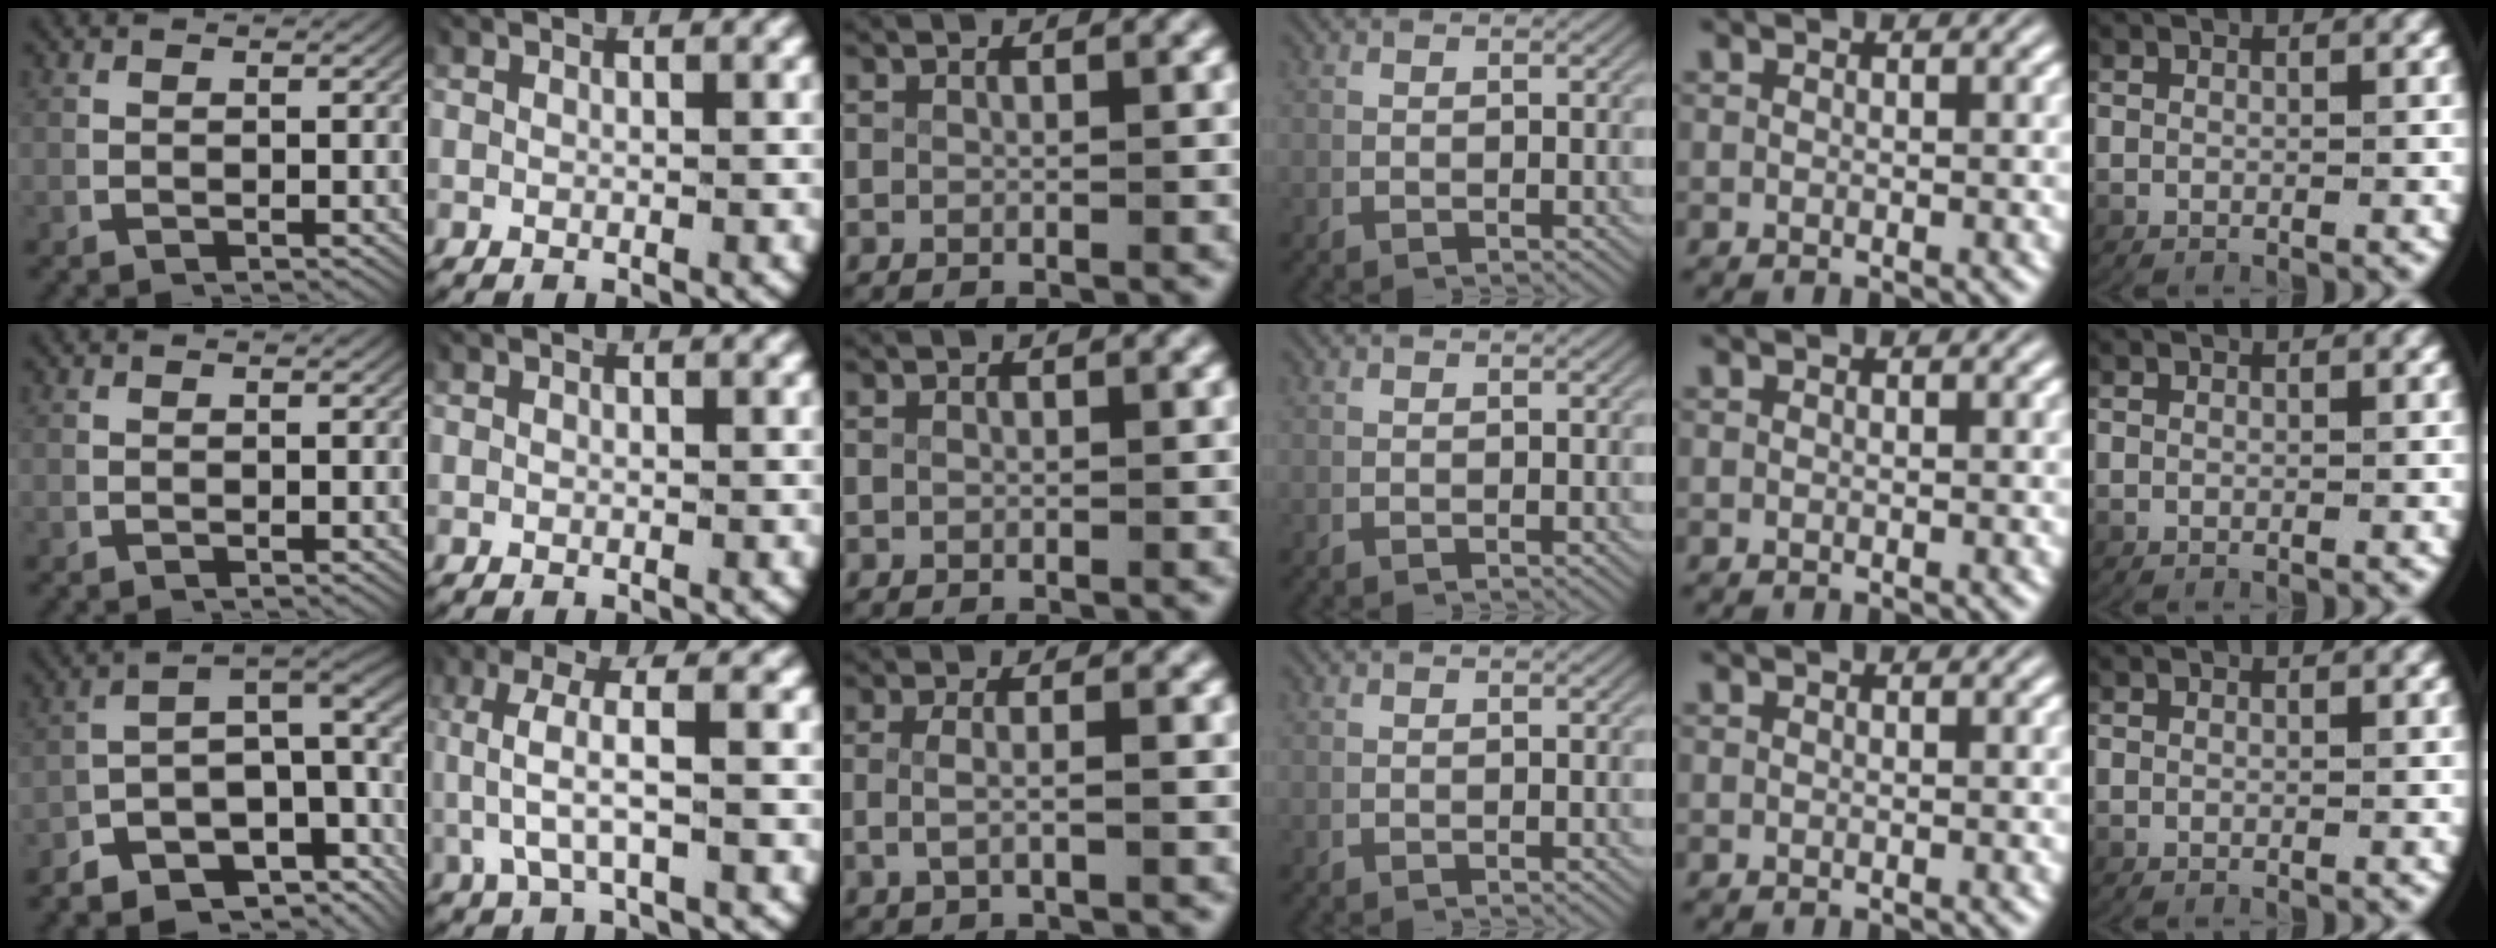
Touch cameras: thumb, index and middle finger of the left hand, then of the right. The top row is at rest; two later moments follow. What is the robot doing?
{"motion": "lift_and_place", "object": "towel"}